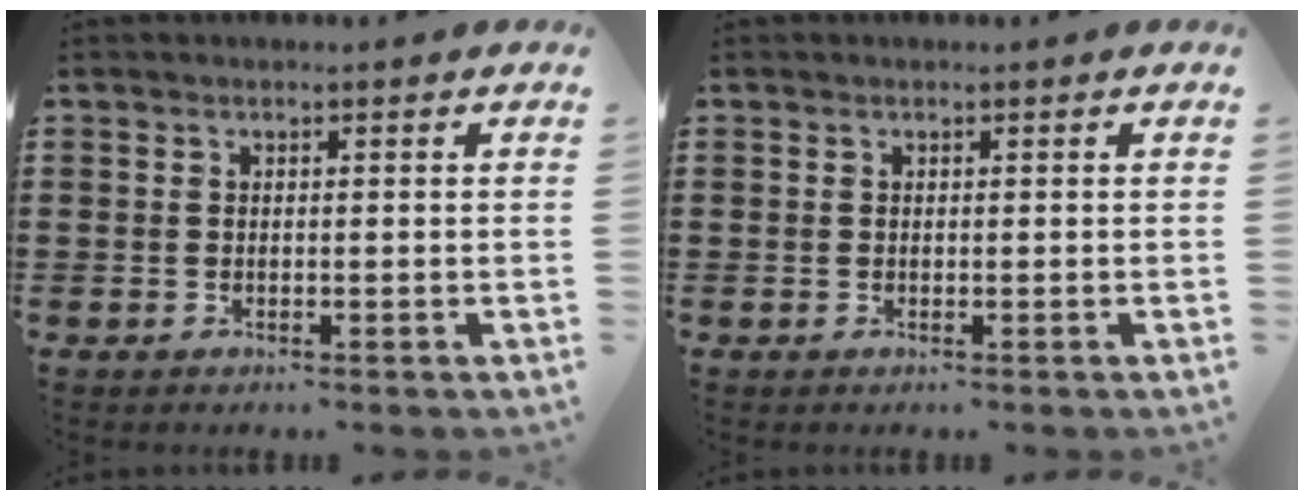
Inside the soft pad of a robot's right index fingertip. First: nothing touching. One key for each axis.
{"total": 0.0}